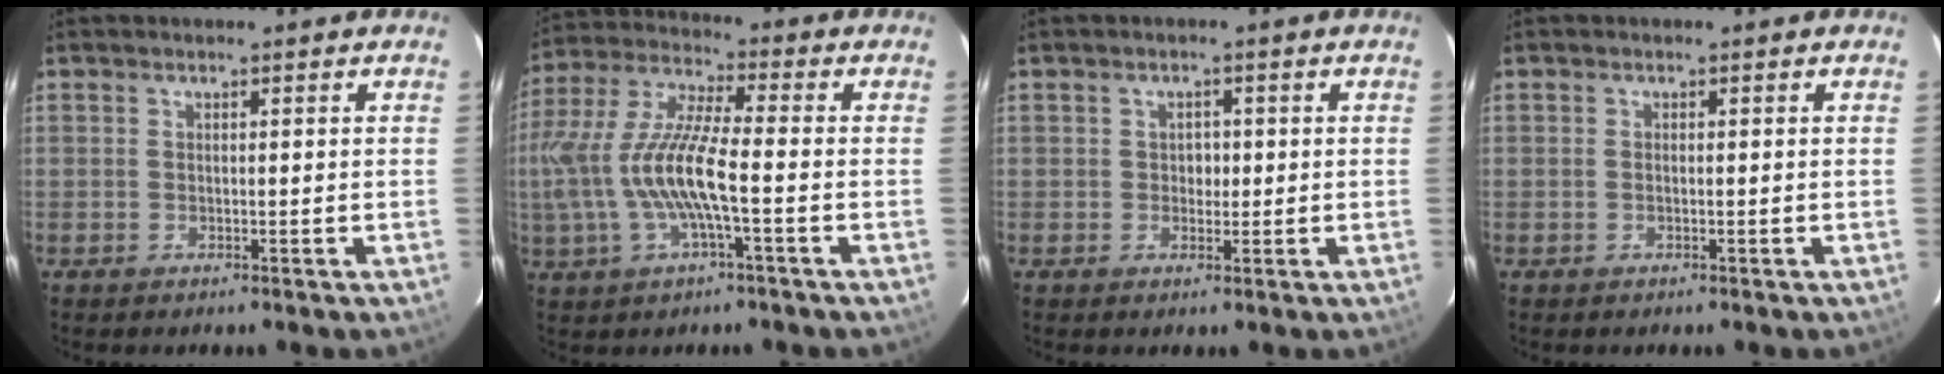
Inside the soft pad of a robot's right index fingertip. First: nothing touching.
{"total": 14.9, "force": [-2.7, 3.1, 14.3], "torque": [-0.288, -0.001, -0.048]}
{"total": 2.0, "force": [-0.1, 1.8, 0.7], "torque": [-0.008, 0.006, -0.001]}
{"total": 0.0}